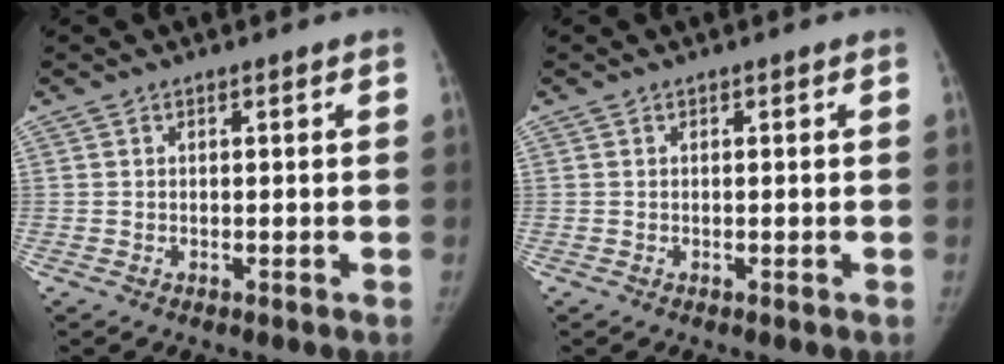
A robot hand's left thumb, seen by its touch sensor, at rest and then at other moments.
{"total": 0.0}